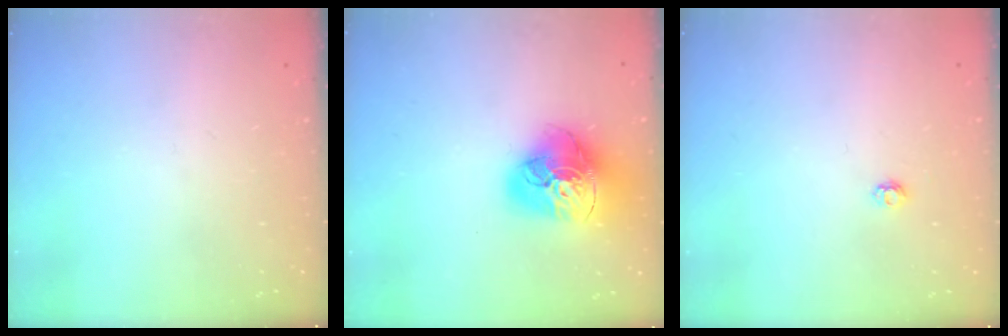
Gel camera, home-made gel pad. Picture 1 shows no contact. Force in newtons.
{"total": 21.0, "press": 20.9, "slide": 2.1}
{"total": 2.9, "press": 2.9, "slide": 0.4}